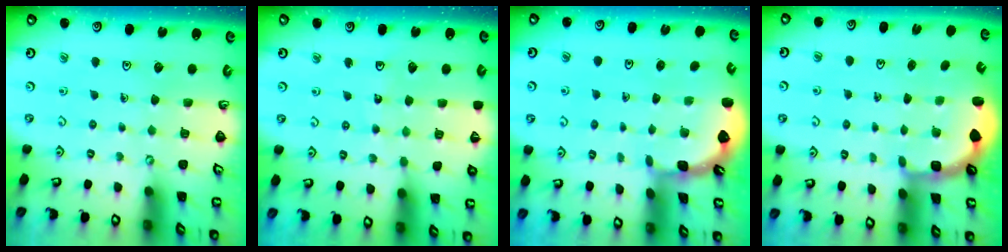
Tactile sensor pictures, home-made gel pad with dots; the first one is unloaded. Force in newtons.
{"total": 6.2, "press": 5.8, "slide": 2.2}
{"total": 0.9, "press": 0.9, "slide": 0.2}
{"total": 2.7, "press": 2.1, "slide": 1.7}